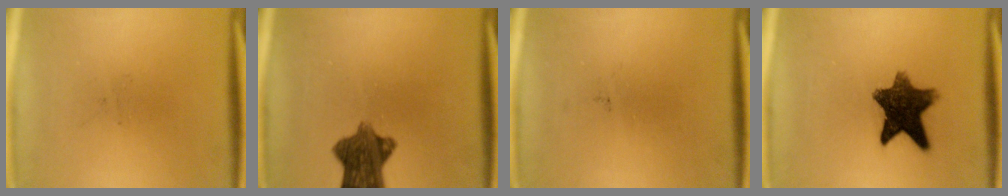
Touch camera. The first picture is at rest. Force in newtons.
{"total": 8.7}
{"total": 0.0}
{"total": 10.8}